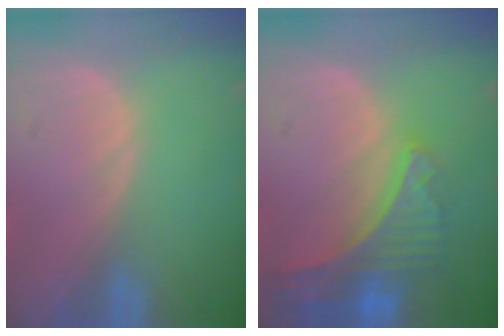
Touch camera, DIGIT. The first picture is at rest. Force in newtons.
{"total": 8.9, "press": 7.6, "slide": 4.5}